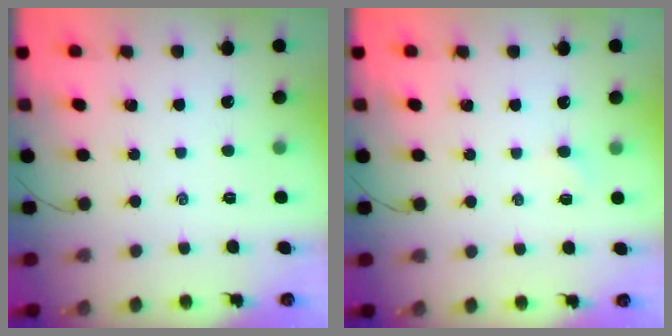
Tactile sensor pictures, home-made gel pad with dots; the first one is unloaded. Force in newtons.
{"total": 1.3, "press": 1.2, "slide": 0.5}